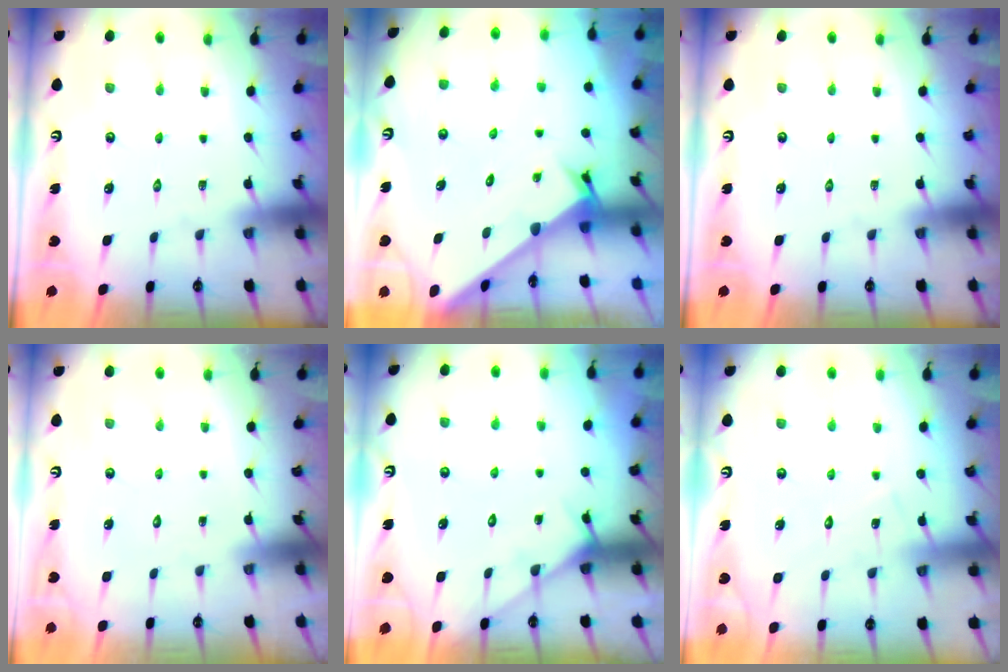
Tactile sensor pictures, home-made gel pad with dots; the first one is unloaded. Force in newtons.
{"total": 2.4, "press": 2.4, "slide": 0.1}
{"total": 0.0}
{"total": 1.7, "press": 1.7, "slide": 0.1}
{"total": 5.5, "press": 5.5, "slide": 0.6}
{"total": 7.3, "press": 7.3, "slide": 0.2}